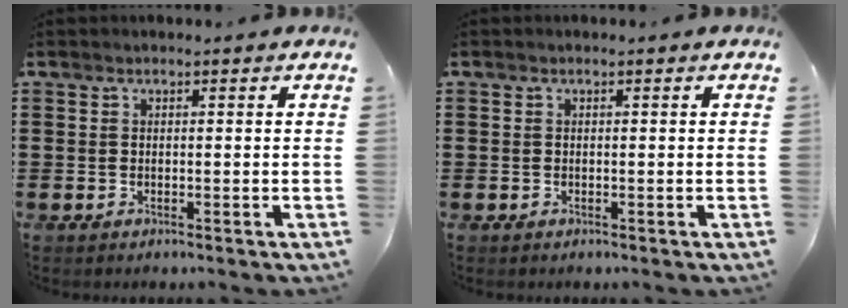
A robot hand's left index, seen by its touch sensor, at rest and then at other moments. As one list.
[{"total": 0.0}]